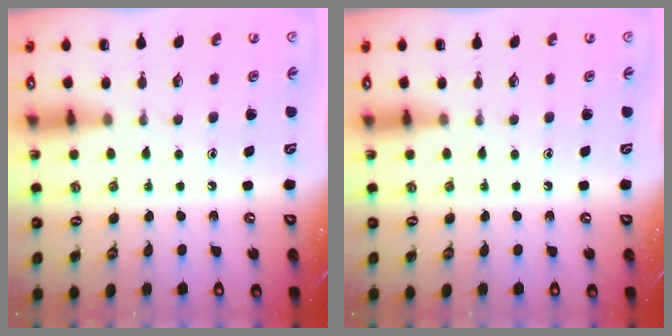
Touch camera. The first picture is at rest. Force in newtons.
{"total": 0.0}